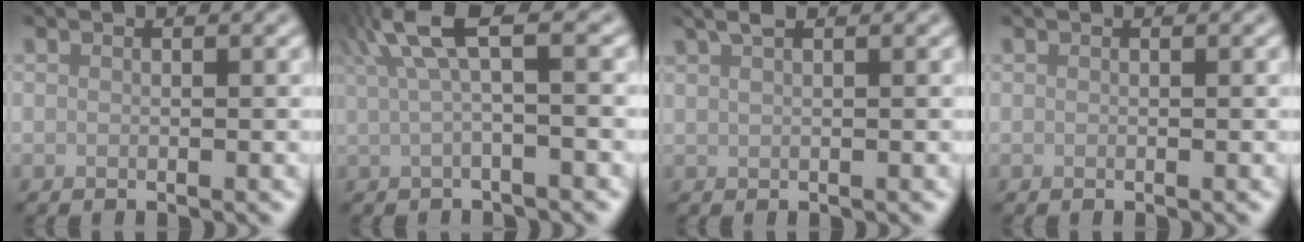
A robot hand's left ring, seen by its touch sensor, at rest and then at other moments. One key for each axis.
{"total": 4.8, "fx": 2.1, "fy": 0.9, "fz": 4.2, "tx": -0.078, "ty": 0.018, "tz": 0.036}
{"total": 2.1, "fx": 1.4, "fy": 0.6, "fz": 1.3, "tx": -0.021, "ty": 0.004, "tz": 0.017}
{"total": 0.0}